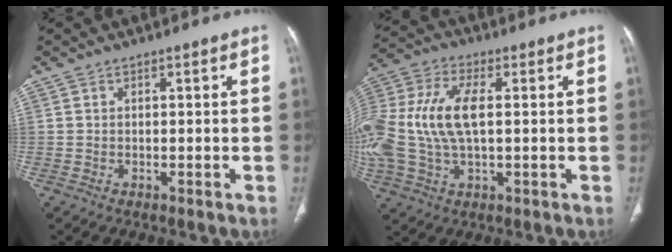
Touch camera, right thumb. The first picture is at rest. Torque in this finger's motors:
{"motor_torque": [1.61, 1.61, 1.81, -0.16, 0.48]}